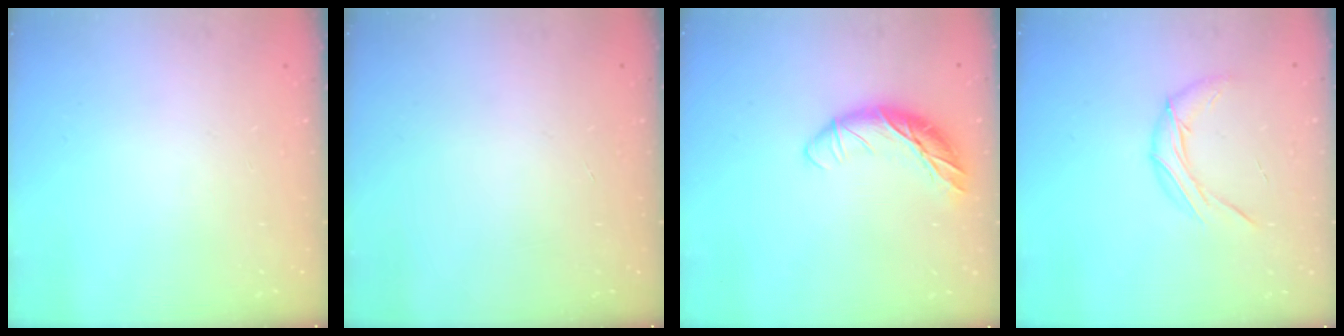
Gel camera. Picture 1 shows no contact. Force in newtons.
{"total": 0.0}
{"total": 11.5, "press": 11.3, "slide": 1.8}
{"total": 9.0, "press": 9.0, "slide": 0.7}